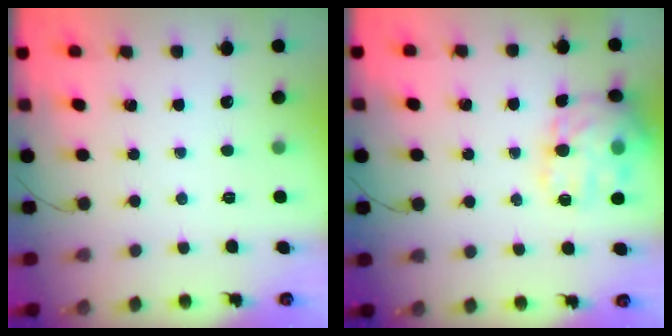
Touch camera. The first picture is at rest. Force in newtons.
{"total": 18.4, "press": 18.3, "slide": 1.6}